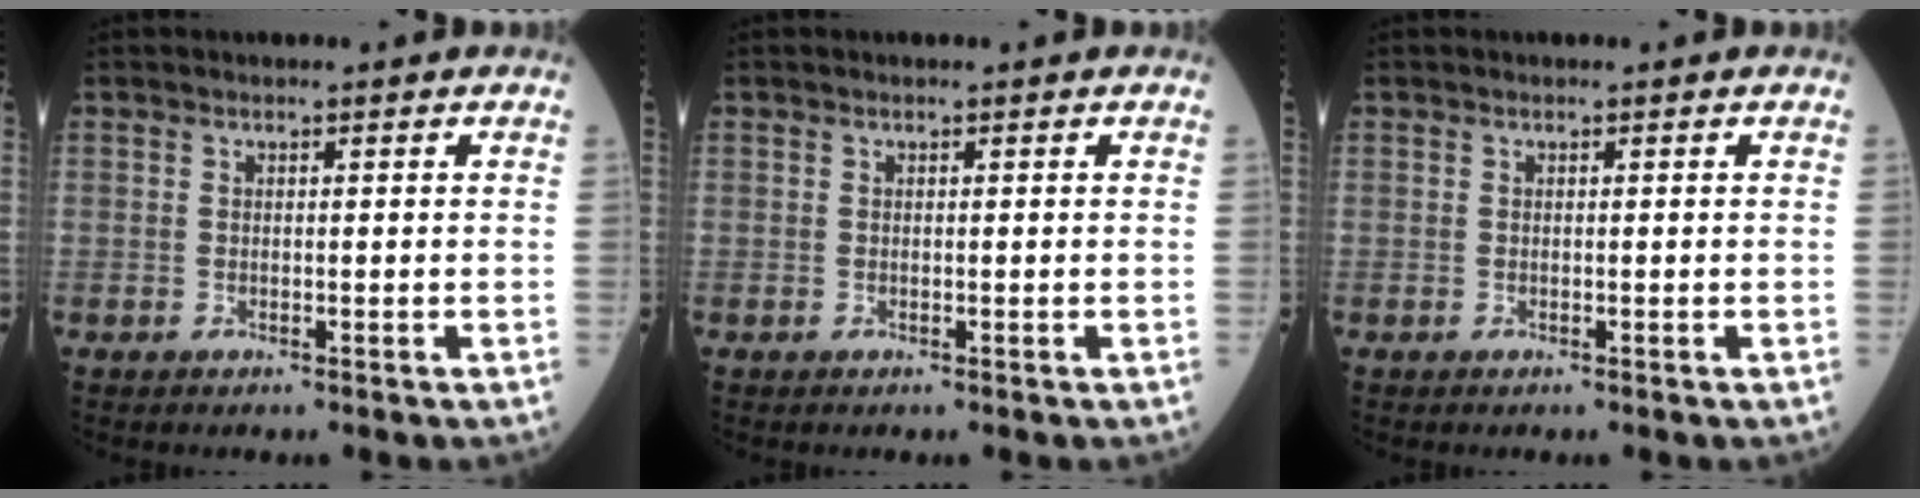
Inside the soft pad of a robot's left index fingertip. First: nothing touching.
{"total": 0.0}
{"total": 0.0}